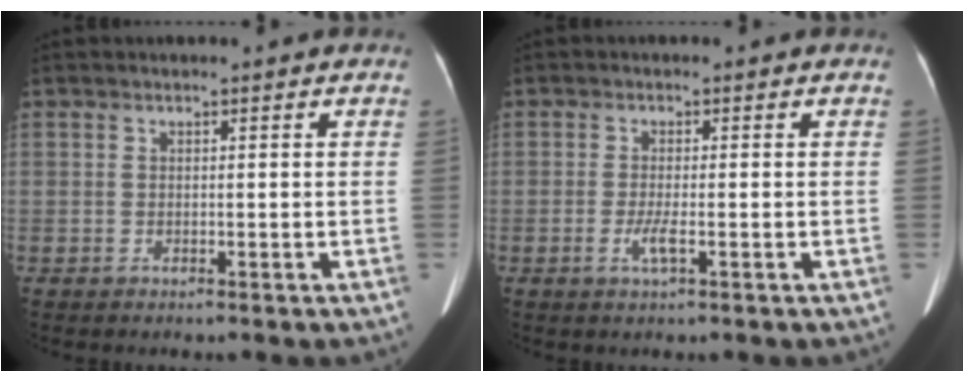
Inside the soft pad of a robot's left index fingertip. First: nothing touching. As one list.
[{"total": 2.3, "force": [-0.8, 0.2, 2.1], "torque": [-0.046, -0.004, -0.016]}]